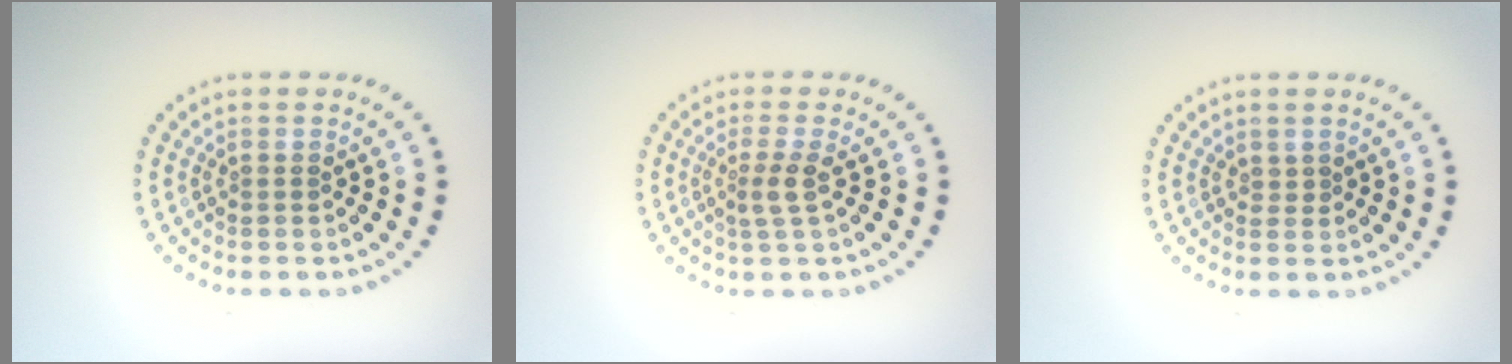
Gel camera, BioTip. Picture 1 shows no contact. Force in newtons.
{"total": 1.8, "press": 1.4, "slide": 1.1}
{"total": 0.5, "press": 0.2, "slide": 0.5}